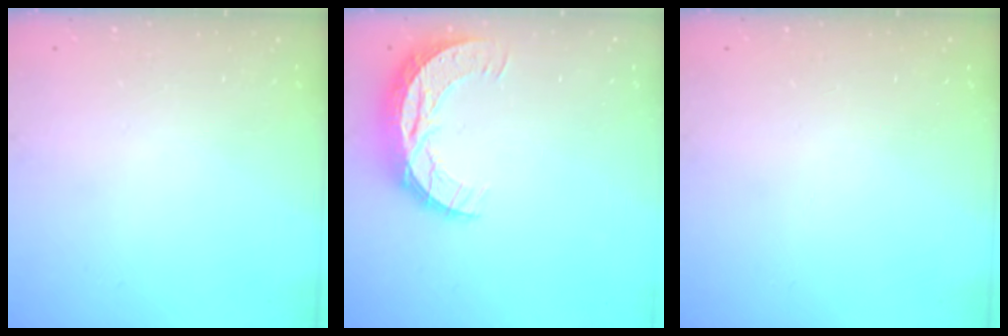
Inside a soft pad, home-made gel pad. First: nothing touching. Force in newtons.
{"total": 10.4, "press": 10.4, "slide": 0.6}
{"total": 0.0}